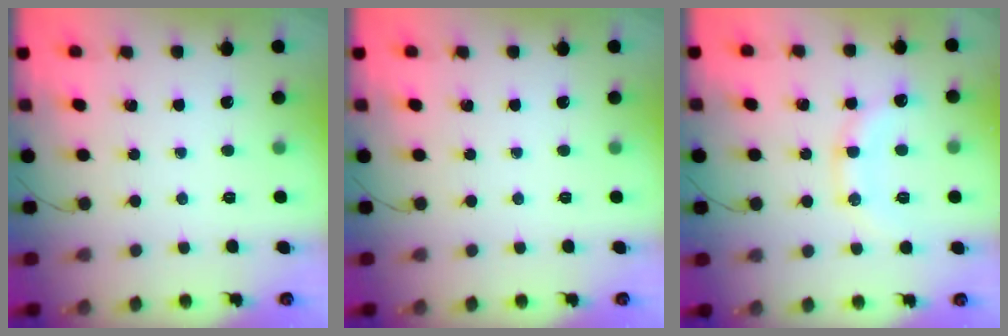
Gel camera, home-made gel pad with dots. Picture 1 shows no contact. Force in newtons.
{"total": 0.0}
{"total": 12.5, "press": 12.4, "slide": 1.0}